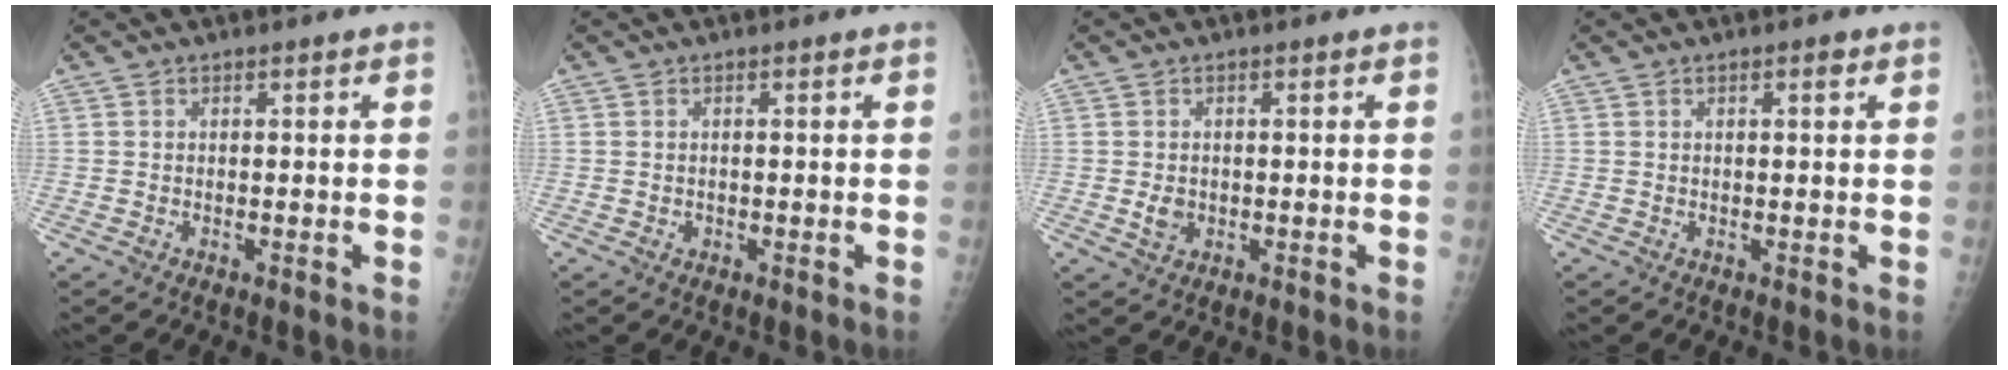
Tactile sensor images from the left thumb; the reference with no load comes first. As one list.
[{"total": 0.7, "force": [-0.2, 0.7, -0.1], "torque": [0.008, 0.001, -0.004]}, {"total": 2.6, "force": [-0.5, 2.2, 1.3], "torque": [-0.013, -0.001, -0.004]}, {"total": 1.5, "force": [0.7, 0.5, 1.2], "torque": [-0.016, 0.001, 0.008]}]